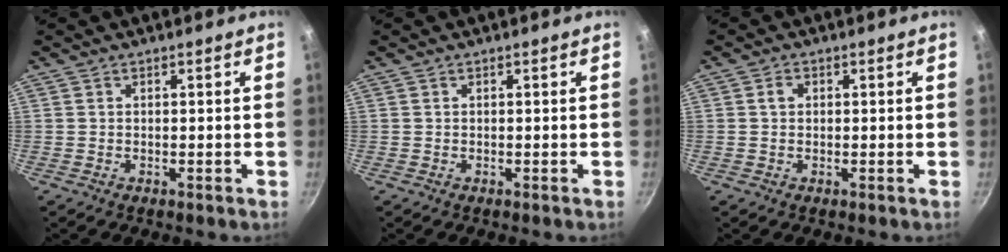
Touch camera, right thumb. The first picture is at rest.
{"total": 0.0}
{"total": 1.7, "force": [0.3, 1.4, 1.0], "torque": [-0.017, 0.005, 0.002]}